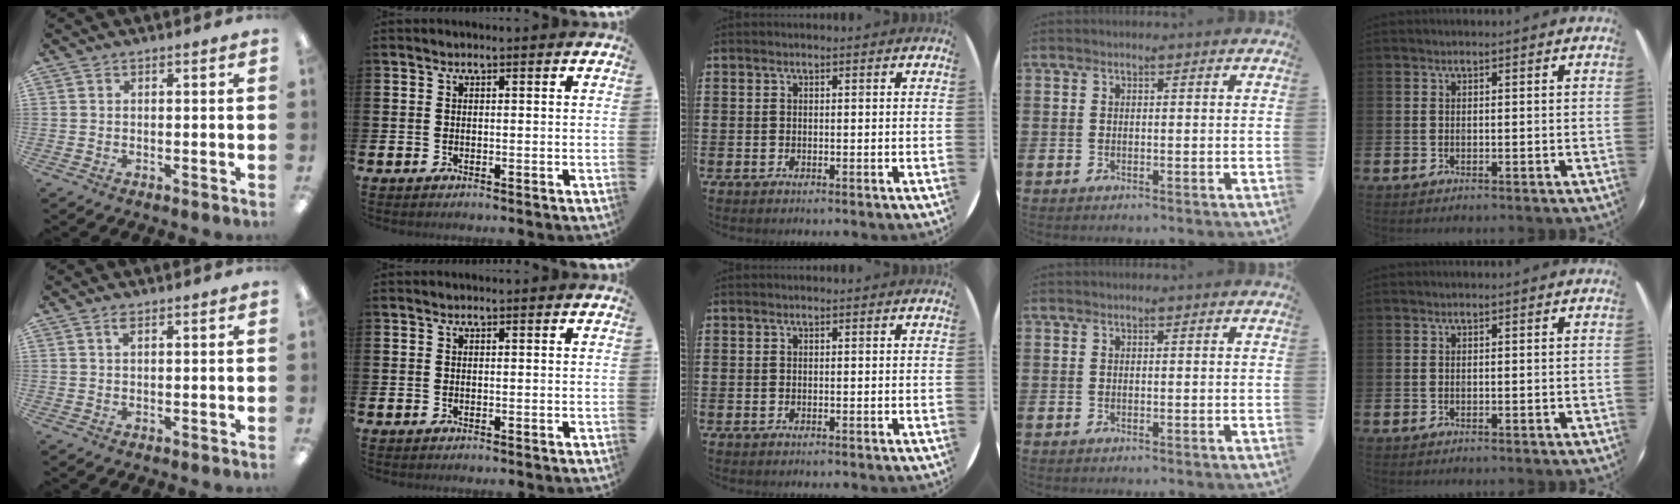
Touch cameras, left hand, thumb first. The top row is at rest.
{"thumb": {"total": 1.6, "force": [0.9, 0.6, 1.1], "torque": [-0.019, -0.001, 0.013]}}